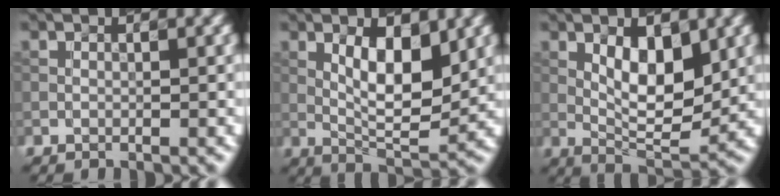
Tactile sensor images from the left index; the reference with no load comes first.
{"total": 6.3, "force": [1.6, 2.2, 5.7], "torque": [-0.092, -0.006, 0.030]}
{"total": 6.1, "force": [1.4, 2.3, 5.4], "torque": [-0.083, -0.004, 0.026]}